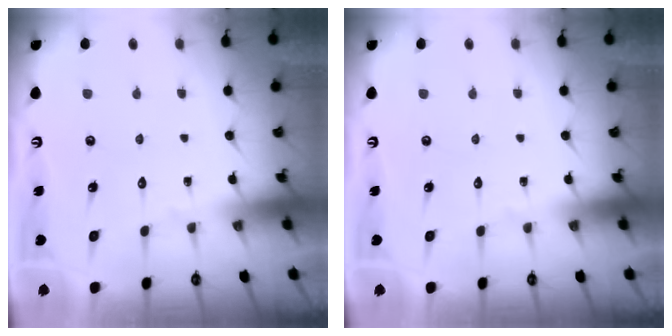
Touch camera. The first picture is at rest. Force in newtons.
{"total": 0.0}